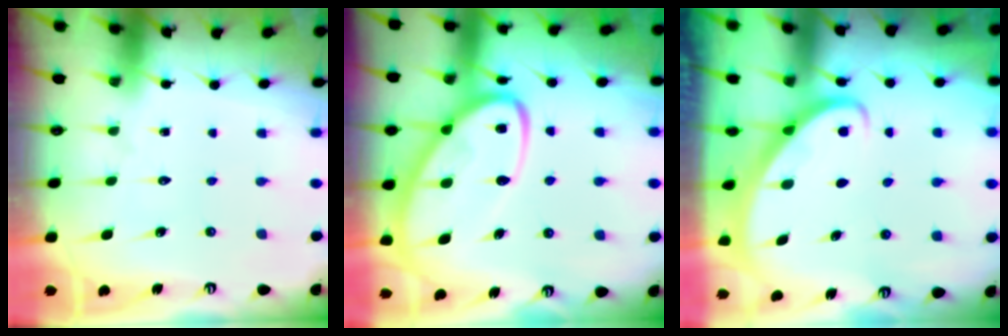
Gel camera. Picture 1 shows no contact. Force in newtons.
{"total": 13.7, "press": 13.7, "slide": 1.3}
{"total": 2.8, "press": 2.8, "slide": 0.2}